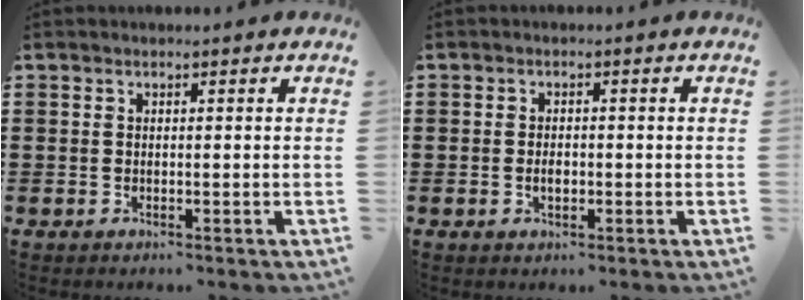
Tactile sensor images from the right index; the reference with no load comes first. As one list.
[{"total": 1.8, "force": [-0.3, 0.9, 1.5], "torque": [-0.028, 0.002, -0.006]}]